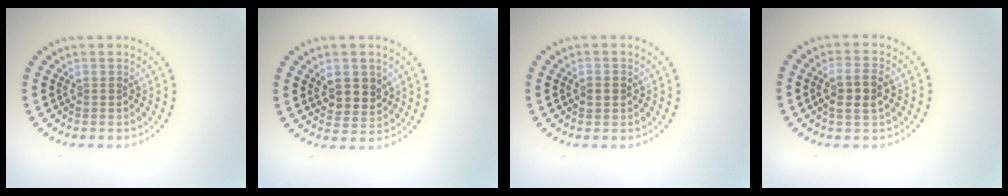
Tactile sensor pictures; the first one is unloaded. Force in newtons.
{"total": 3.0, "press": 2.8, "slide": 0.9}
{"total": 1.7, "press": 1.7, "slide": 0.1}
{"total": 2.9, "press": 2.7, "slide": 0.9}